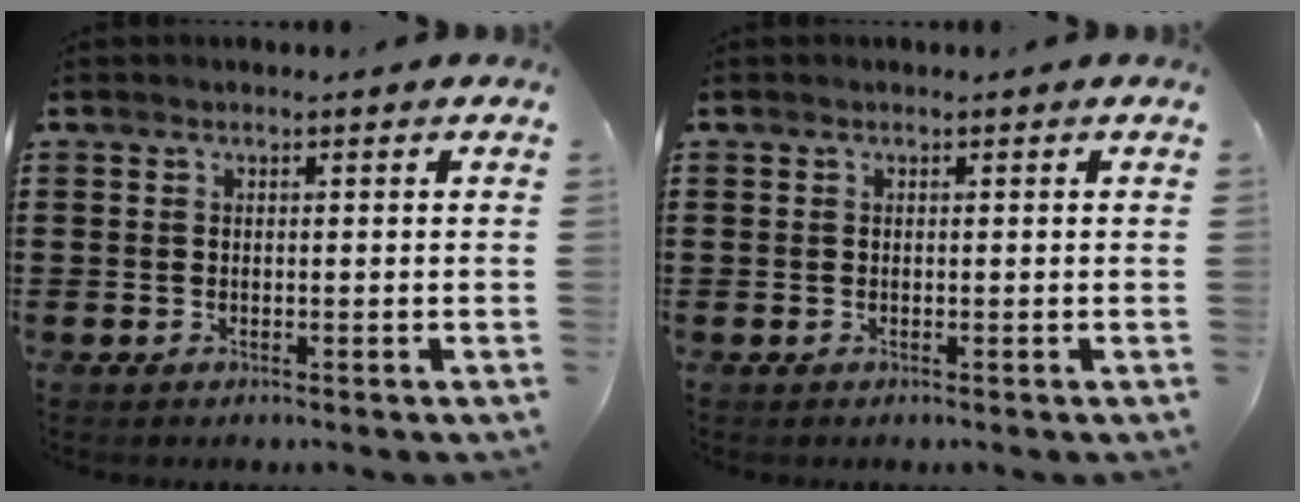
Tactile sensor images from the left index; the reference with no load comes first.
{"total": 0.0}